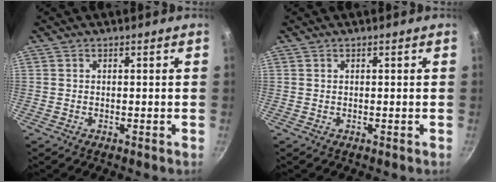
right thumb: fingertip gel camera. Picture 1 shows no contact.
{"total": 0.0}